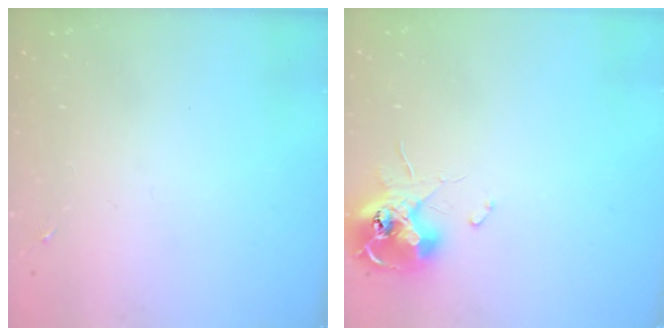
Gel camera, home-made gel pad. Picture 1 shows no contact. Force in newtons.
{"total": 11.6, "press": 11.6, "slide": 1.1}